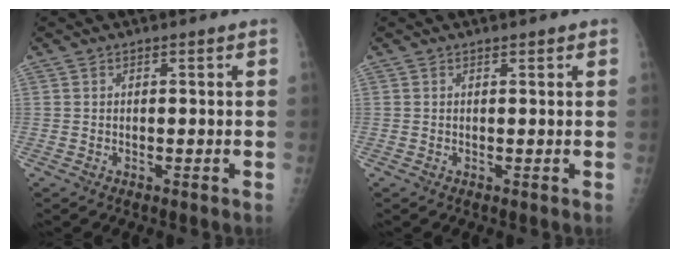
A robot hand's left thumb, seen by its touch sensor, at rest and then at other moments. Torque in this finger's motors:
{"motor_torque": [-0.43, 0.06, -0.34, -0.13, -0.14]}